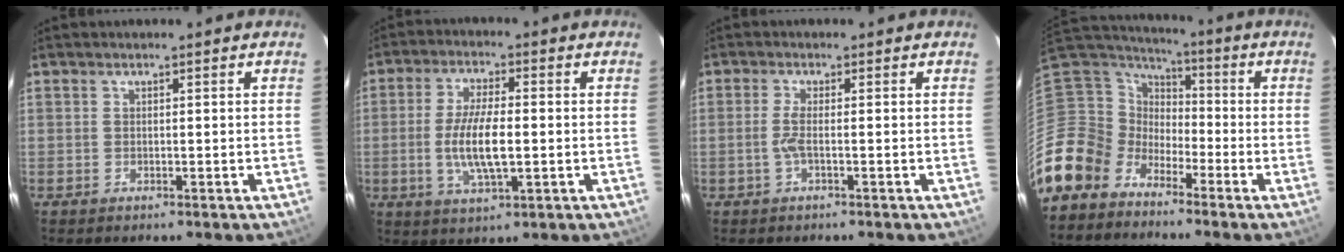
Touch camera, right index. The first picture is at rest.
{"total": 9.2, "force": [-1.1, 2.8, 8.7], "torque": [-0.172, -0.007, -0.020]}
{"total": 2.2, "force": [-0.8, -0.2, 2.1], "torque": [-0.045, -0.002, -0.017]}
{"total": 11.1, "force": [-7.5, 8.0, 1.2], "torque": [-0.054, 0.034, -0.167]}